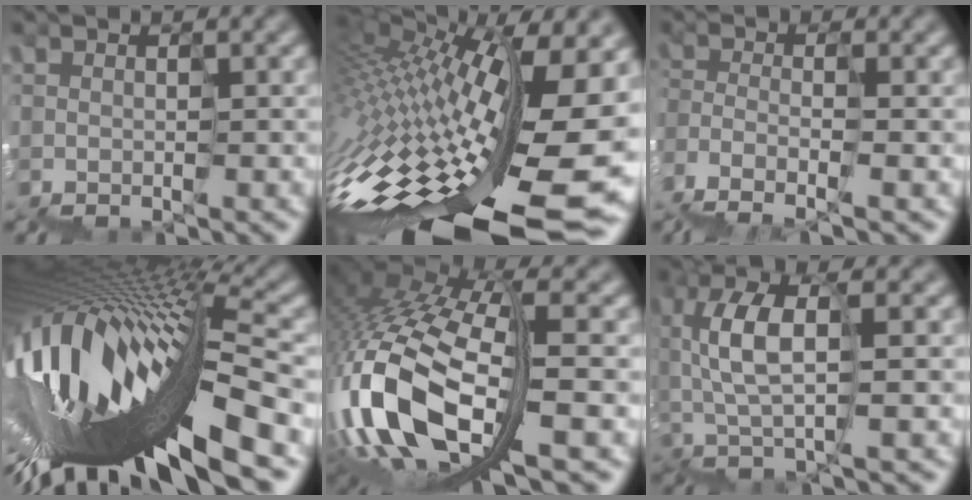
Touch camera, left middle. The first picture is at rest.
{"total": 15.1, "force": [-2.2, 4.4, 14.3], "torque": [-0.264, -0.007, -0.034]}
{"total": 3.0, "force": [-3.0, 0.0, -0.1], "torque": [-0.021, 0.007, -0.072]}
{"total": 14.2, "force": [-4.8, 4.6, 12.5], "torque": [-0.233, -0.002, -0.079]}
{"total": 11.5, "force": [-3.7, 5.3, 9.4], "torque": [-0.251, -0.001, -0.063]}
{"total": 3.3, "force": [-0.3, 1.3, 3.0], "torque": [-0.084, 0.018, -0.020]}